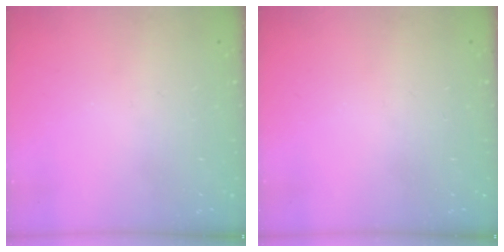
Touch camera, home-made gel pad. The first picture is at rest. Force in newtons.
{"total": 0.0}